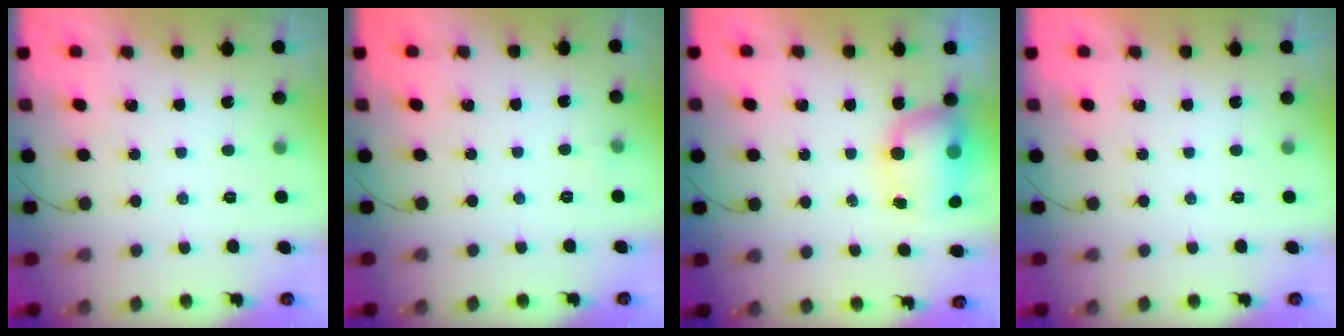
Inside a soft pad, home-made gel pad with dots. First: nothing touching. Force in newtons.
{"total": 2.3, "press": 2.1, "slide": 0.9}
{"total": 12.0, "press": 9.1, "slide": 7.8}
{"total": 0.0}